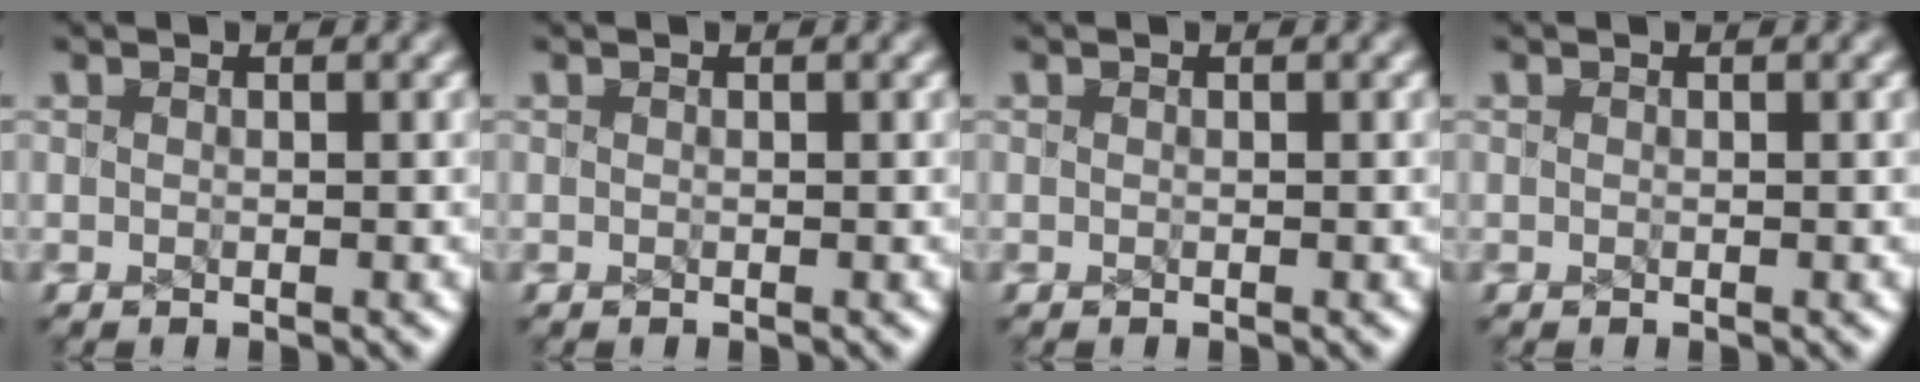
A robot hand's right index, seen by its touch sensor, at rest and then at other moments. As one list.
[{"total": 0.0}, {"total": 0.0}, {"total": 0.0}]